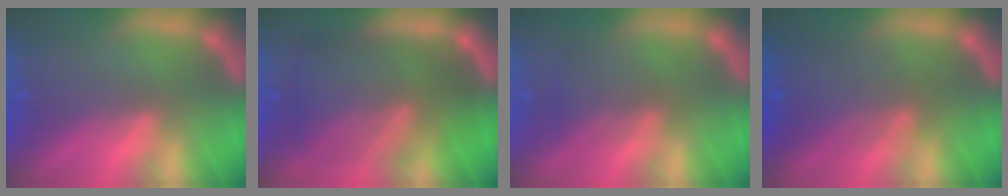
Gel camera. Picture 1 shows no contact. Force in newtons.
{"total": 9.5}
{"total": 3.0}
{"total": 5.6}